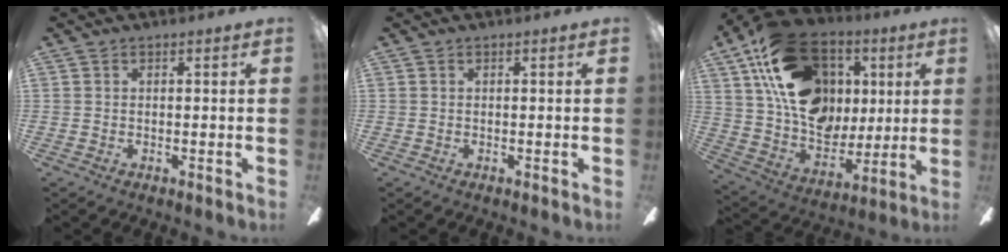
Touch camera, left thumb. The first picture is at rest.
{"total": 0.0}
{"total": 25.0, "force": [8.9, 17.9, 15.1], "torque": [-0.265, -0.023, 0.170]}